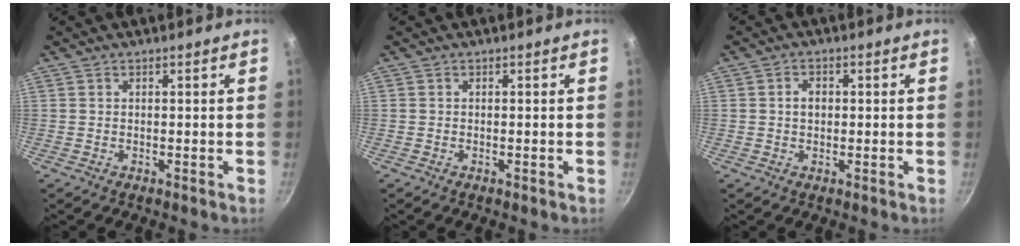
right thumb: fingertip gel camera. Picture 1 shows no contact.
{"total": 0.0}
{"total": 2.5, "force": [0.1, 1.9, 1.6], "torque": [-0.015, 0.006, 0.002]}